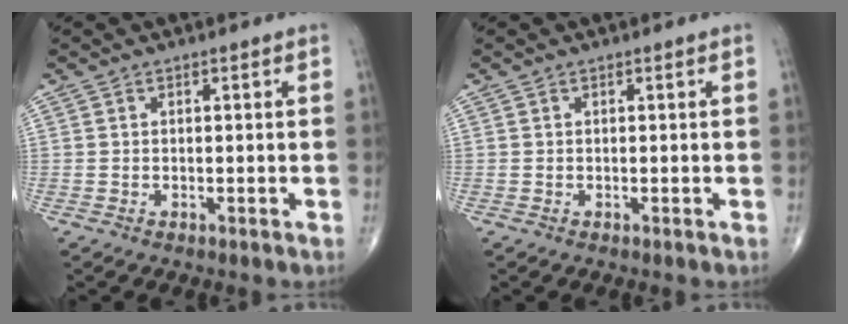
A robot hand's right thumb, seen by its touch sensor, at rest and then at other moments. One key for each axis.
{"total": 0.0}